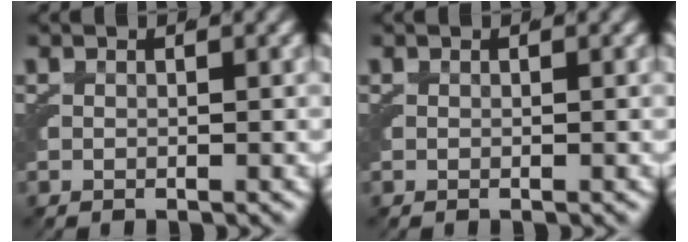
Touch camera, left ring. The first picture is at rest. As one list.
[{"total": 0.0}]